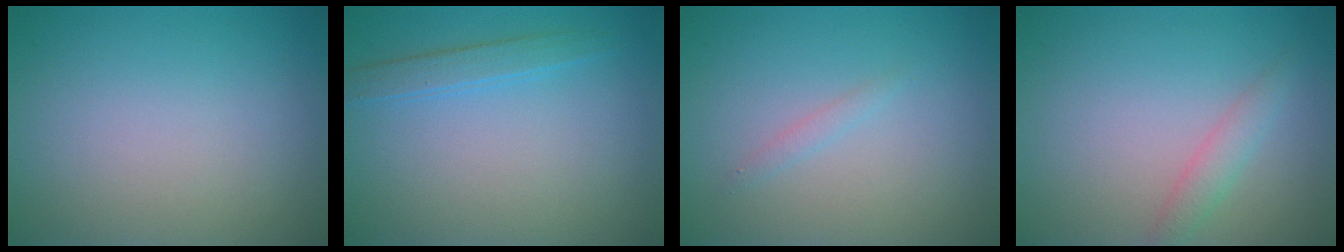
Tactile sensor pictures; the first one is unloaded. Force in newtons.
{"total": 1.7, "press": 1.7, "slide": 0.1}
{"total": 0.7, "press": 0.7, "slide": 0.1}
{"total": 1.7, "press": 1.7, "slide": 0.1}